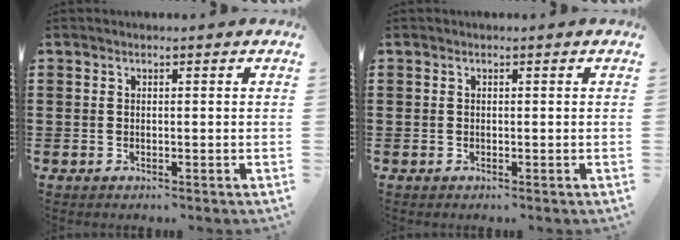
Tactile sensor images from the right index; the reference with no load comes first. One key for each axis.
{"total": 0.0}